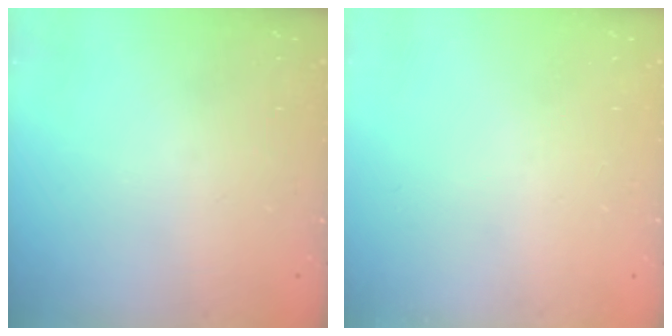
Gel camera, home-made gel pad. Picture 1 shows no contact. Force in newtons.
{"total": 0.0}